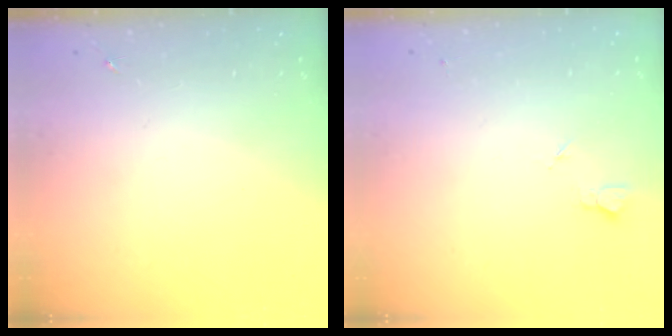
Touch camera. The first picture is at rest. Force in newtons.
{"total": 2.7, "press": 2.6, "slide": 0.3}